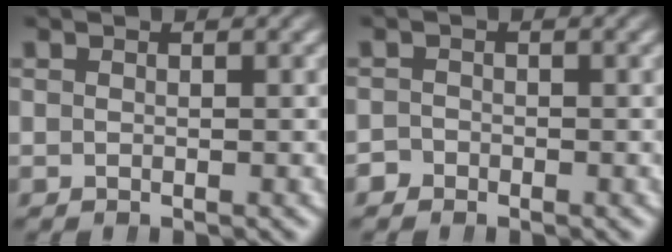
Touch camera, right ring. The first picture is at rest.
{"total": 1.4, "force": [-1.2, 0.8, -0.3], "torque": [0.004, -0.011, -0.020]}